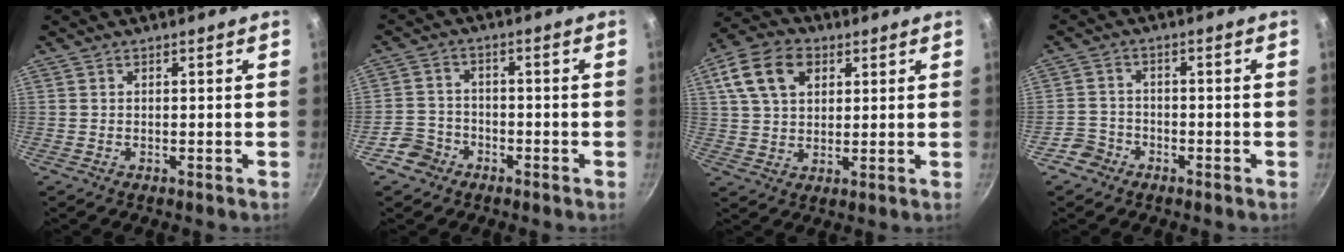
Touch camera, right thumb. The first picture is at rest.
{"total": 5.3, "force": [-3.2, 4.1, 1.0], "torque": [-0.003, 0.035, -0.061]}
{"total": 12.0, "force": [4.6, 8.2, 7.4], "torque": [-0.125, 0.006, 0.075]}
{"total": 3.9, "force": [-2.6, 2.9, 0.5], "torque": [0.004, 0.033, -0.050]}